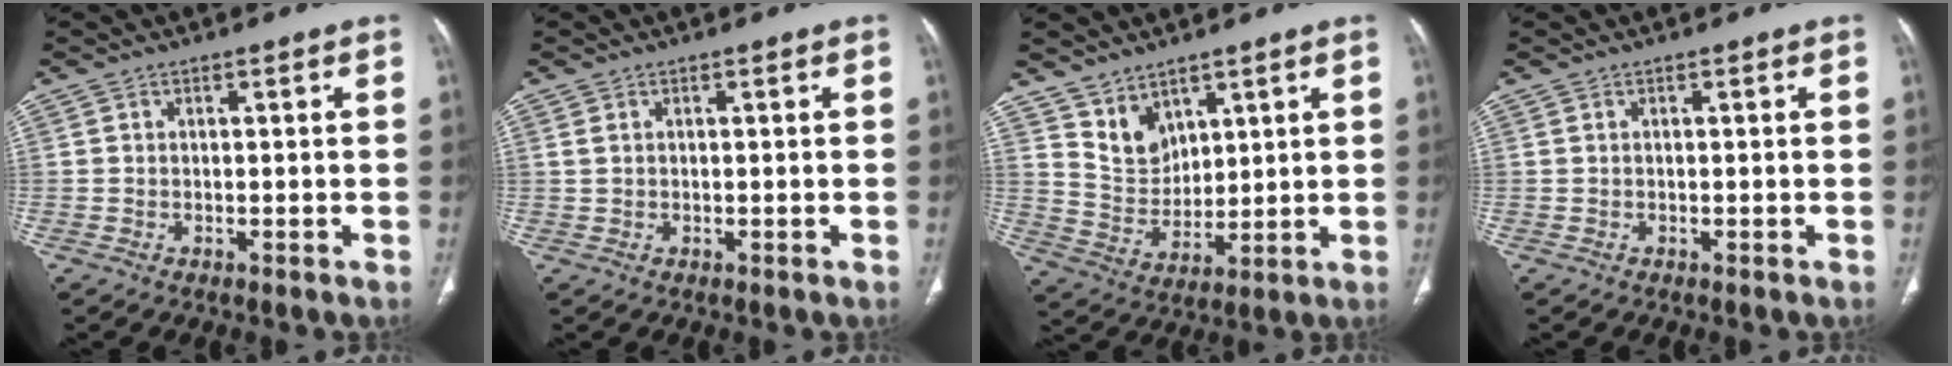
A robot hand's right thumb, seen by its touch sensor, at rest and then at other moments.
{"total": 1.0, "force": [0.4, 0.6, 0.6], "torque": [-0.014, 0.006, 0.014]}
{"total": 7.3, "force": [5.2, 4.6, 2.4], "torque": [-0.021, -0.041, 0.113]}
{"total": 0.0}